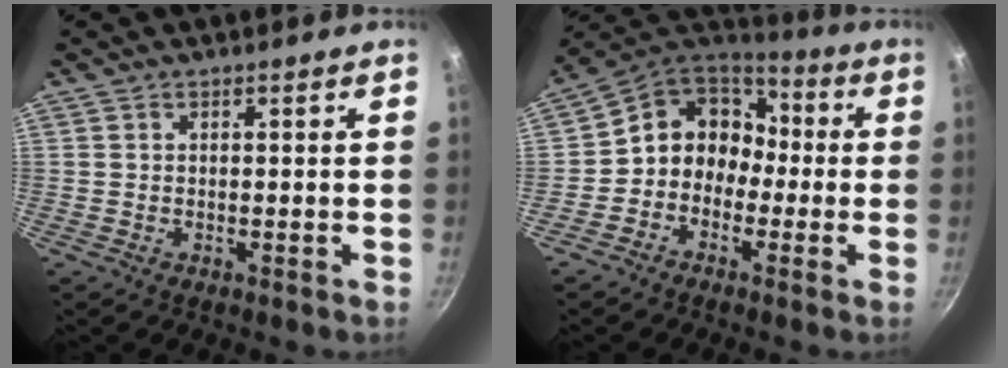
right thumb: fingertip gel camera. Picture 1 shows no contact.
{"total": 11.4, "force": [-1.6, 10.0, 5.3], "torque": [-0.039, 0.050, -0.053]}